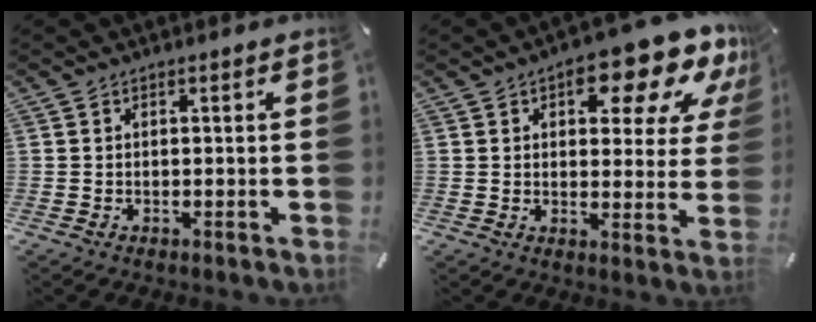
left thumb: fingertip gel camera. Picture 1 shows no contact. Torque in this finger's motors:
{"motor_torque": [2.43, 2.58, 1.56, -1.21, 0.31]}